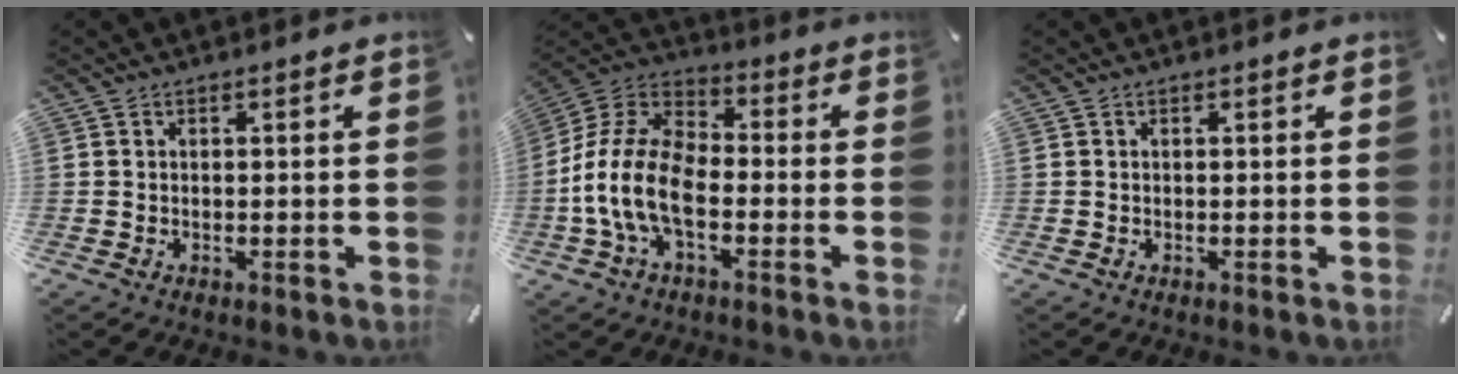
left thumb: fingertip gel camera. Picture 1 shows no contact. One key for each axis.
{"total": 13.3, "fx": -5.5, "fy": 7.5, "fz": 9.5, "tx": -0.215, "ty": 0.011, "tz": -0.106}
{"total": 0.0}